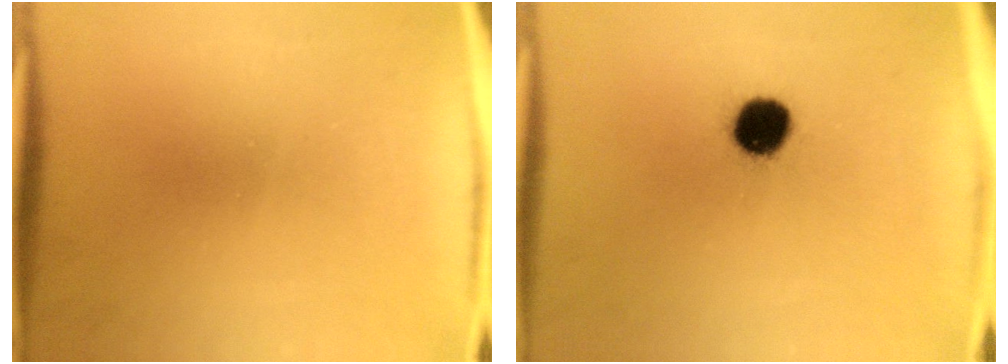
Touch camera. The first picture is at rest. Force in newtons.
{"total": 8.5}